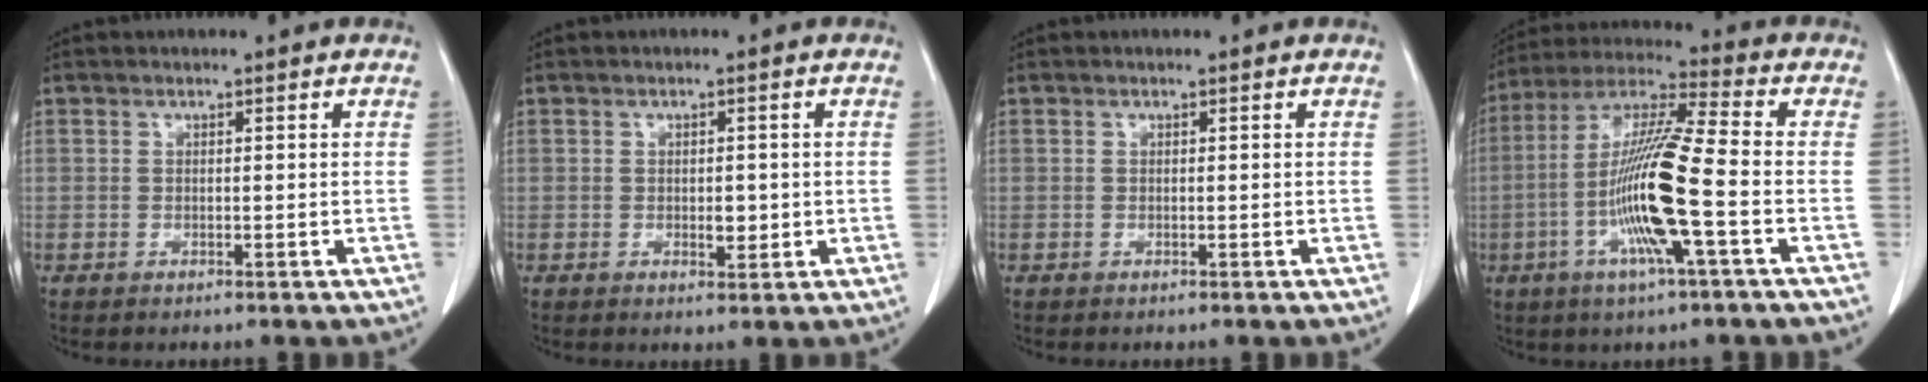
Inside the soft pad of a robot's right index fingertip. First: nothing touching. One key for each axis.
{"total": 2.4, "fx": -0.3, "fy": 1.3, "fz": 2.1, "tx": -0.029, "ty": -0.001, "tz": 0.000}
{"total": 0.0}
{"total": 15.0, "fx": -3.8, "fy": 0.1, "fz": 14.5, "tx": -0.290, "ty": -0.005, "tz": -0.082}